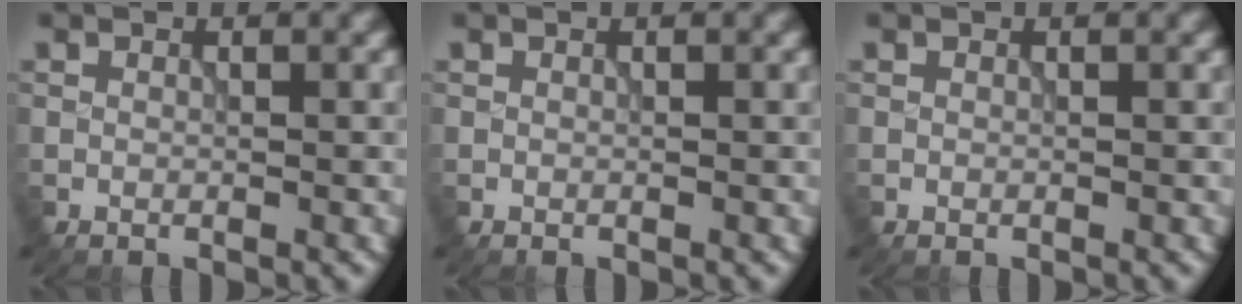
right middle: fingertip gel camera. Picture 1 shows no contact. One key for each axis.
{"total": 0.0}
{"total": 0.0}